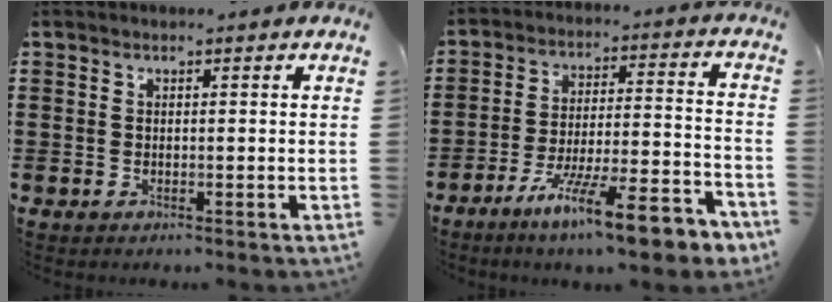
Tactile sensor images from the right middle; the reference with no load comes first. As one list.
[{"total": 12.3, "force": [-9.5, 1.3, 7.7], "torque": [-0.121, 0.026, -0.175]}]